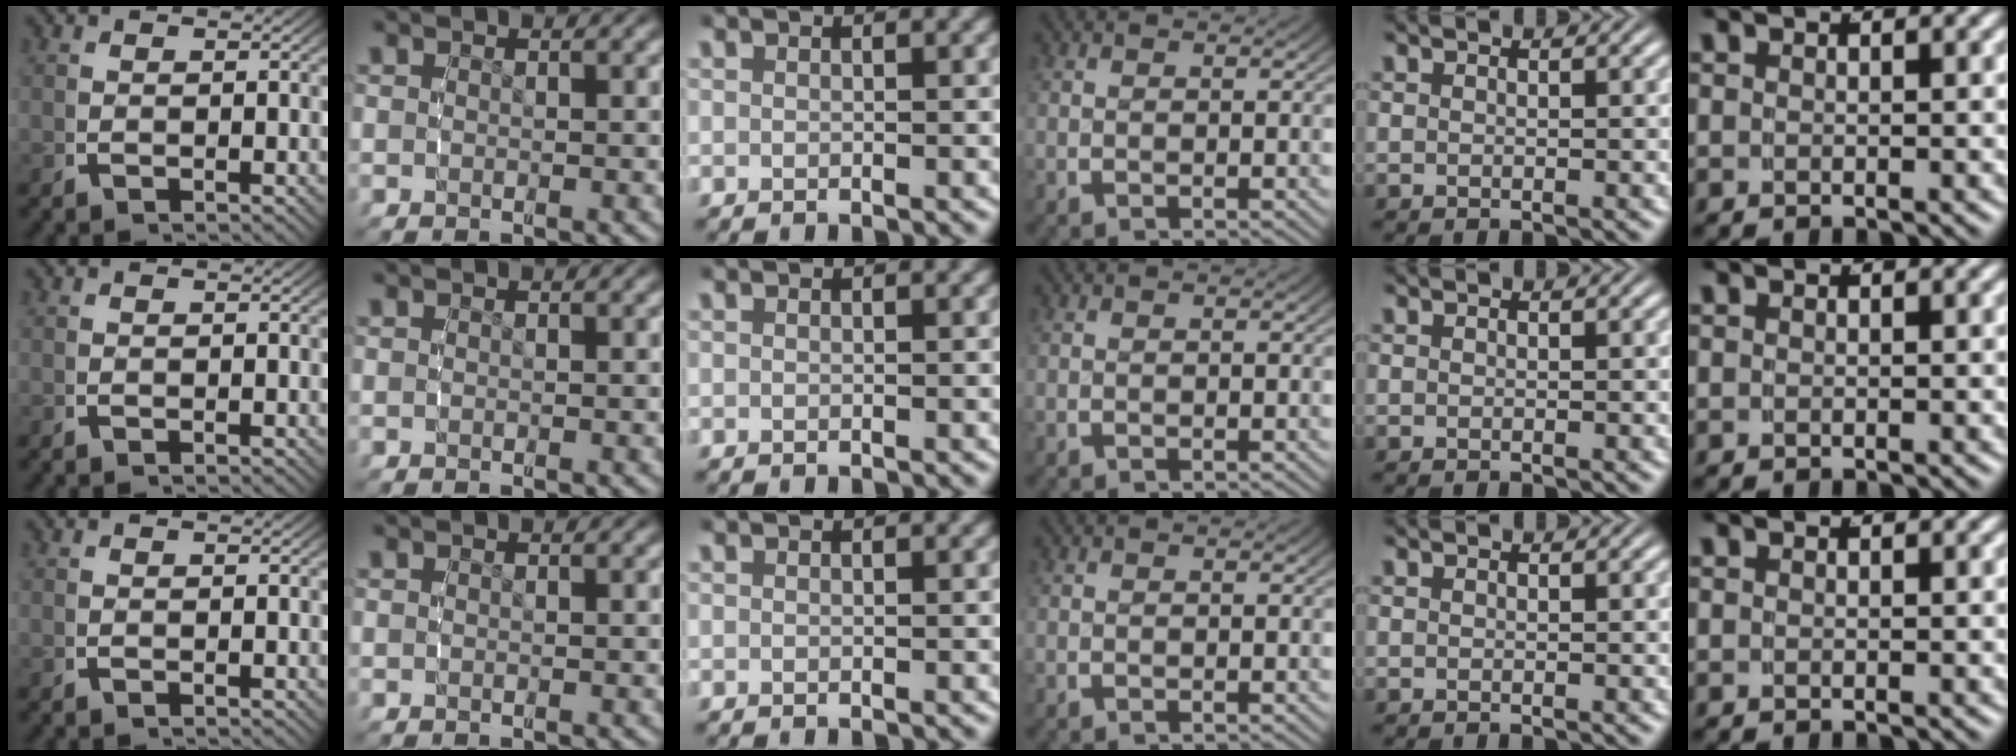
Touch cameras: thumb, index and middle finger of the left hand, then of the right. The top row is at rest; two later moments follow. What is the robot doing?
{"motion": "reach", "object": "coat"}